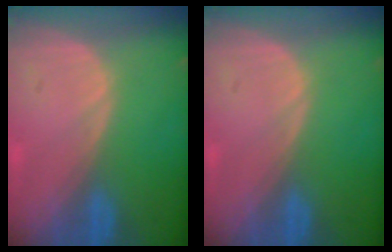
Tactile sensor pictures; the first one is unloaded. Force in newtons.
{"total": 0.0}